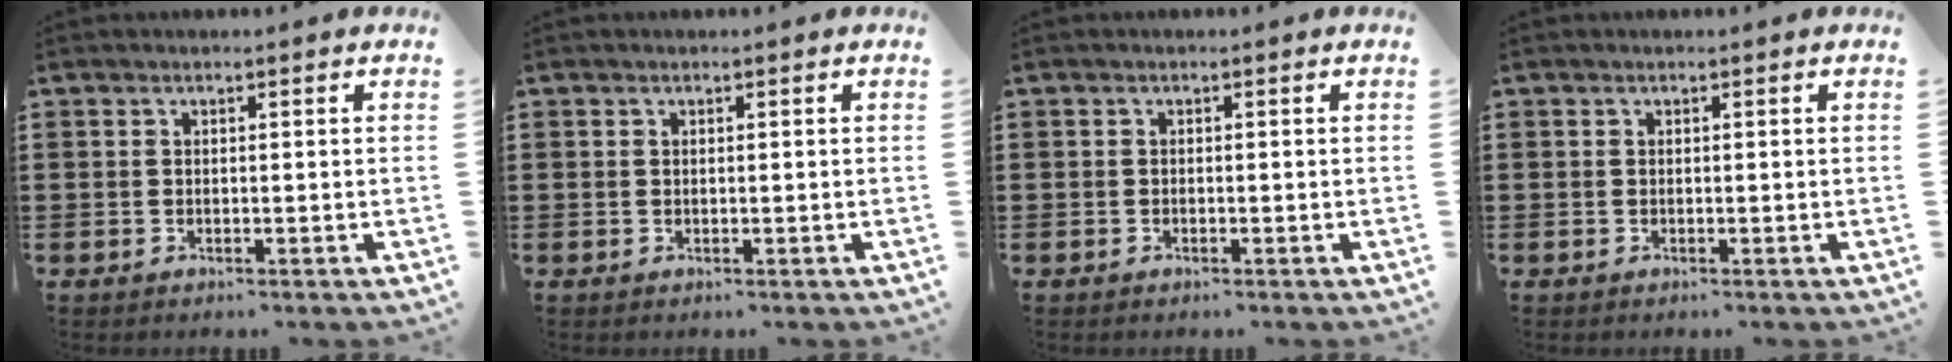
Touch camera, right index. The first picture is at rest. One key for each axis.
{"total": 0.0}
{"total": 0.0}
{"total": 0.0}